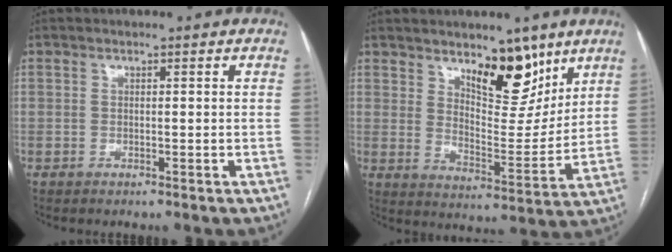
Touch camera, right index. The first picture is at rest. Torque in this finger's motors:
{"motor_torque": [-0.02, 0.38, 0.18, 0.03]}